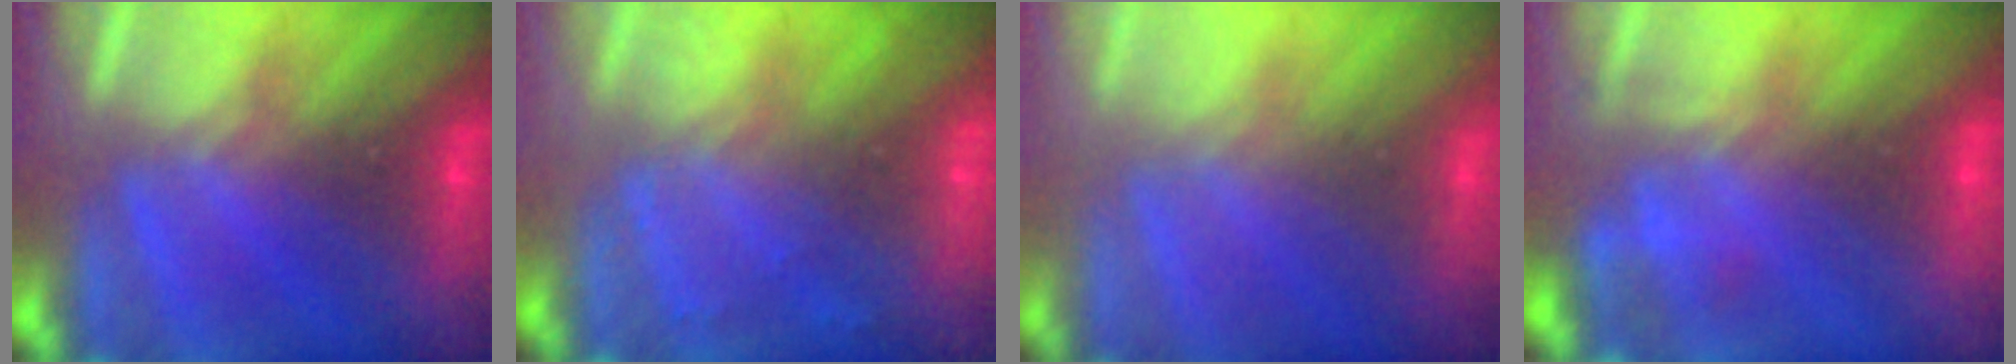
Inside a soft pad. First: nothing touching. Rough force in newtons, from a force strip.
{"total": 2.1}
{"total": 2.9}
{"total": 2.2}